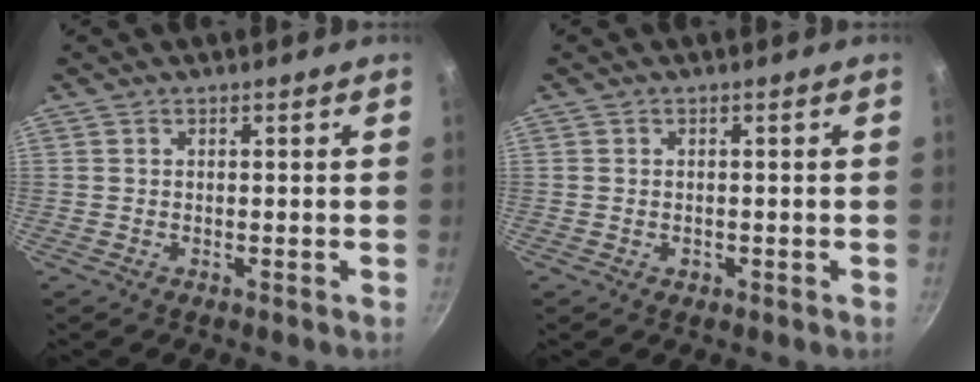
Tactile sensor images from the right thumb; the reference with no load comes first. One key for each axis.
{"total": 1.0, "fx": -0.3, "fy": 0.8, "fz": 0.5, "tx": -0.006, "ty": 0.001, "tz": -0.004}